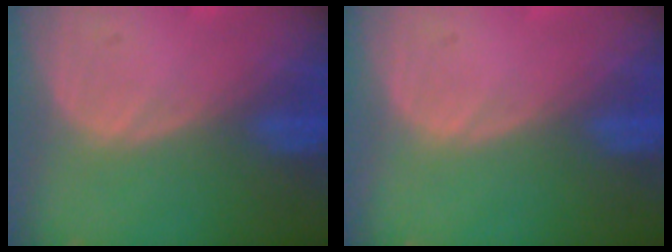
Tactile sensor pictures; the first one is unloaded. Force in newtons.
{"total": 0.0}